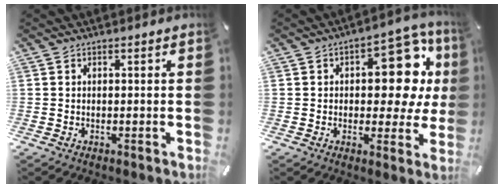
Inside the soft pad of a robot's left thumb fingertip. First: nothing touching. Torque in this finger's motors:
{"motor_torque": [0.49, 0.49, 0.37, -0.25, 0.06]}